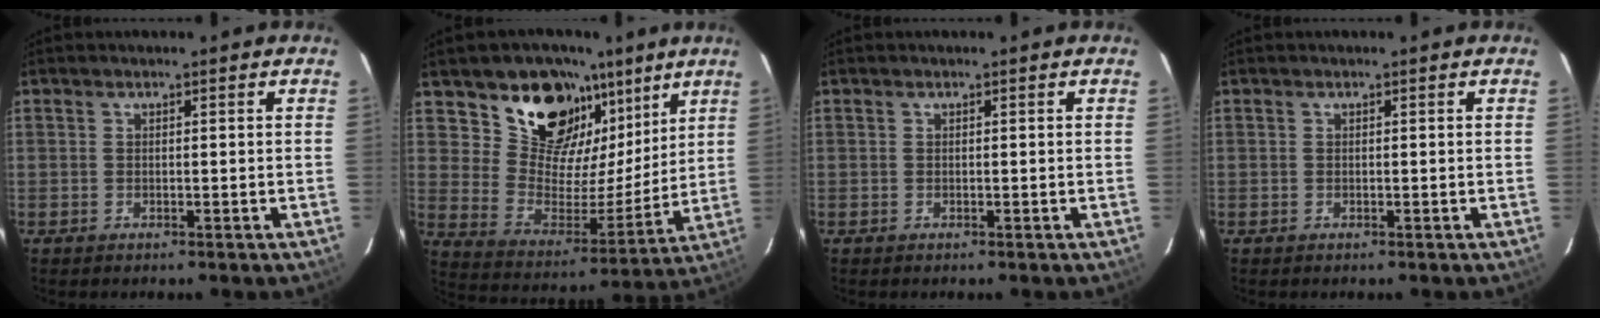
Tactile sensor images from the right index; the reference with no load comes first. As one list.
[{"total": 18.9, "force": [12.2, 12.2, 7.7], "torque": [-0.146, 0.001, 0.228]}, {"total": 0.0}, {"total": 0.0}]